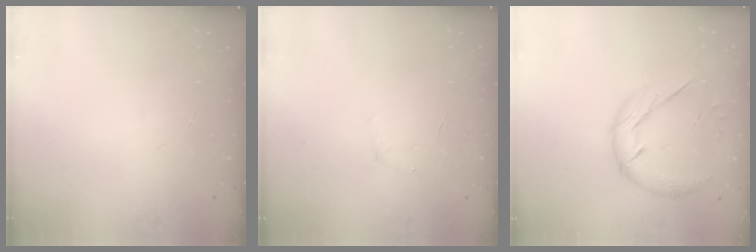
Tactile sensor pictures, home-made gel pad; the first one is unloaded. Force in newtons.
{"total": 3.8, "press": 3.6, "slide": 1.1}
{"total": 13.0, "press": 12.9, "slide": 1.2}